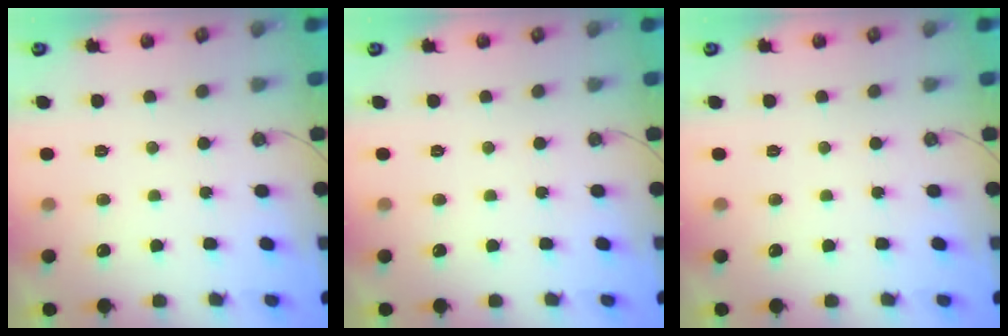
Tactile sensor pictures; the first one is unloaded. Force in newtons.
{"total": 0.0}
{"total": 0.0}